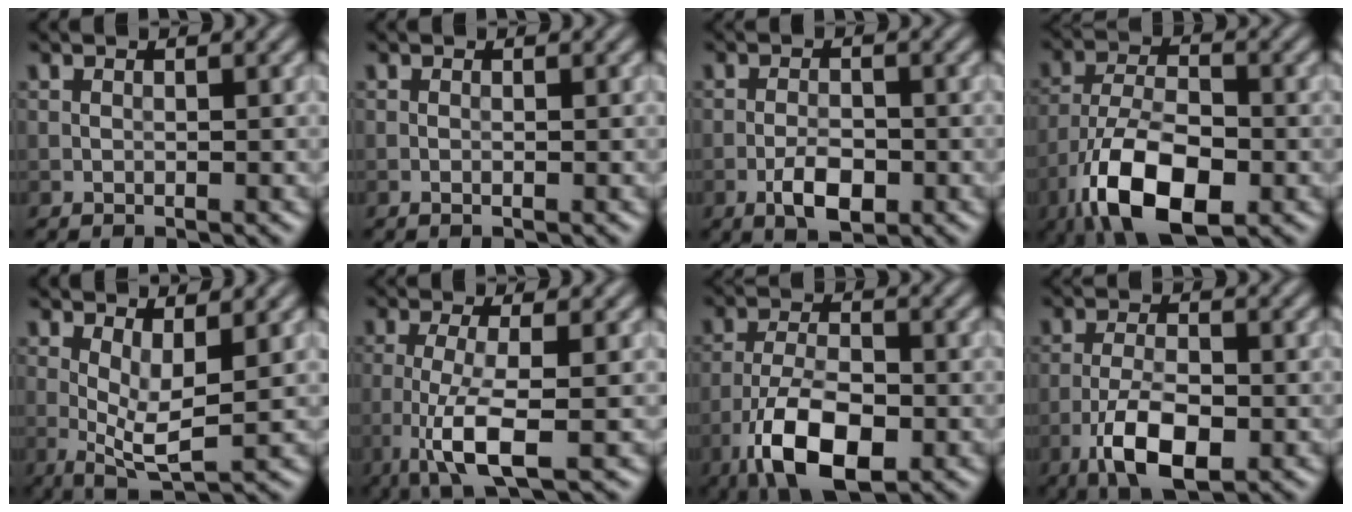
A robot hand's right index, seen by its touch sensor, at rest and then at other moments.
{"total": 0.0}
{"total": 3.4, "force": [-1.5, 1.5, 2.7], "torque": [-0.047, 0.001, -0.030]}
{"total": 10.8, "force": [-5.4, 4.7, 8.1], "torque": [-0.159, -0.006, -0.100]}
{"total": 4.3, "force": [0.5, 1.3, 4.1], "torque": [-0.076, -0.011, 0.011]}
{"total": 5.8, "force": [-1.9, 1.3, 5.3], "torque": [-0.108, -0.008, -0.040]}
{"total": 9.1, "force": [-4.5, 3.9, 7.0], "torque": [-0.133, -0.005, -0.083]}
{"total": 6.4, "force": [-2.9, 2.6, 5.1], "torque": [-0.099, -0.003, -0.056]}